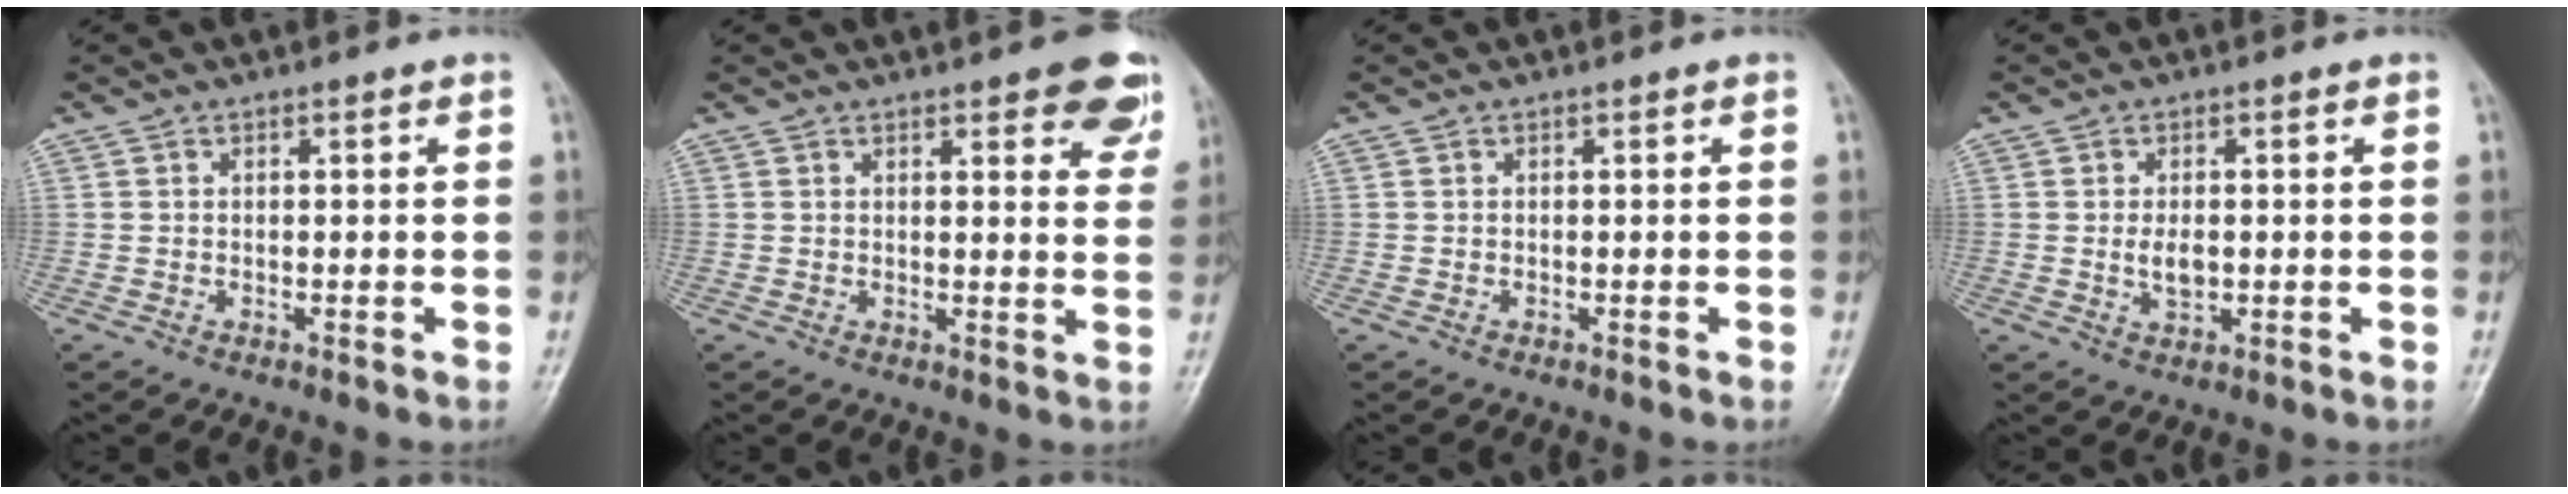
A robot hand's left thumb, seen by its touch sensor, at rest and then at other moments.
{"total": 9.2, "force": [5.6, 3.1, 6.7], "torque": [-0.048, -0.022, 0.062]}
{"total": 0.0}
{"total": 3.2, "force": [-0.1, 1.8, 2.7], "torque": [-0.046, -0.004, 0.000]}